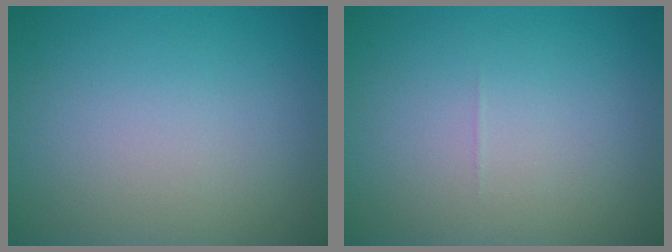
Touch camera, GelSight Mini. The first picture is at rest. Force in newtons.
{"total": 0.0}